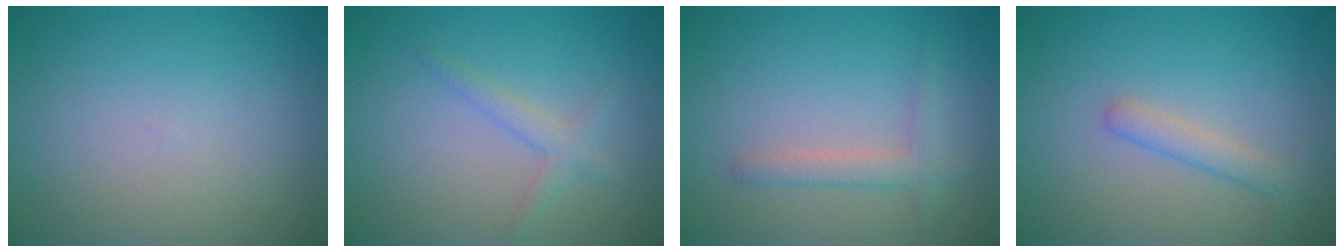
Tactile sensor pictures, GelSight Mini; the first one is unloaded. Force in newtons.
{"total": 1.6, "press": 1.6, "slide": 0.1}
{"total": 1.8, "press": 1.8, "slide": 0.2}
{"total": 2.0, "press": 2.0, "slide": 0.1}